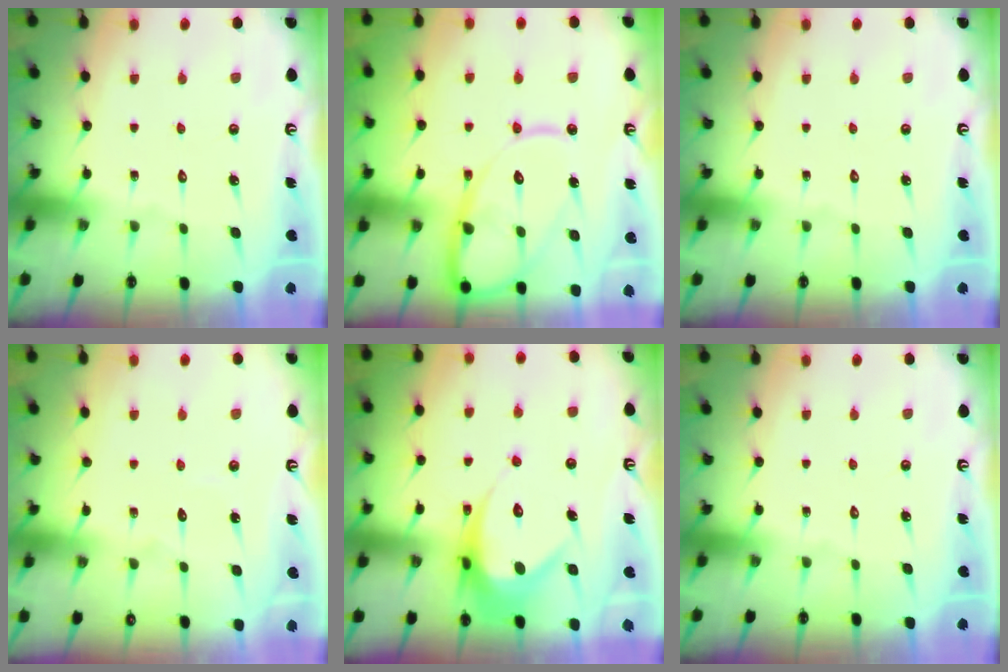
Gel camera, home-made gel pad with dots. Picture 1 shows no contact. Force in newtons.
{"total": 15.4, "press": 15.3, "slide": 1.7}
{"total": 0.0}
{"total": 3.1, "press": 3.1, "slide": 0.3}
{"total": 11.6, "press": 11.6, "slide": 0.8}
{"total": 0.0}